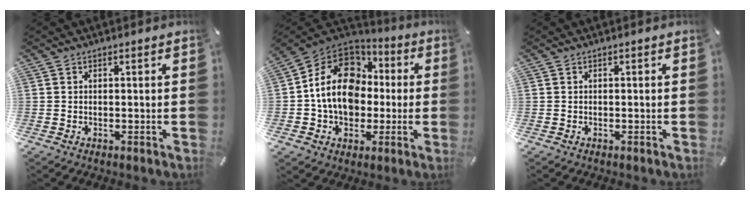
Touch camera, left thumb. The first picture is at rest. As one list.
[{"total": 16.1, "force": [-0.1, 13.4, 9.0], "torque": [-0.185, 0.016, 0.000]}, {"total": 0.0}]